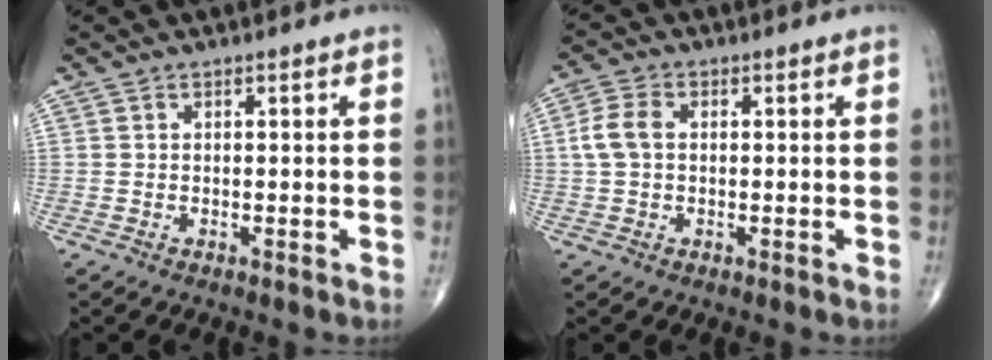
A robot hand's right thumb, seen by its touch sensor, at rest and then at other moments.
{"total": 4.8, "force": [0.4, 3.2, 3.6], "torque": [-0.083, 0.013, 0.003]}